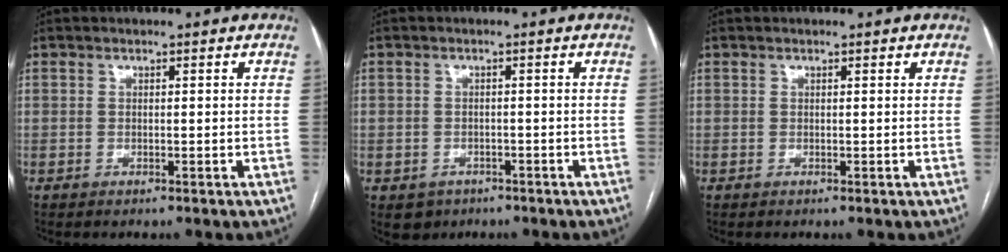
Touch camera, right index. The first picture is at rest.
{"total": 3.8, "force": [-1.9, 3.2, 0.5], "torque": [-0.005, 0.007, -0.021]}
{"total": 0.0}